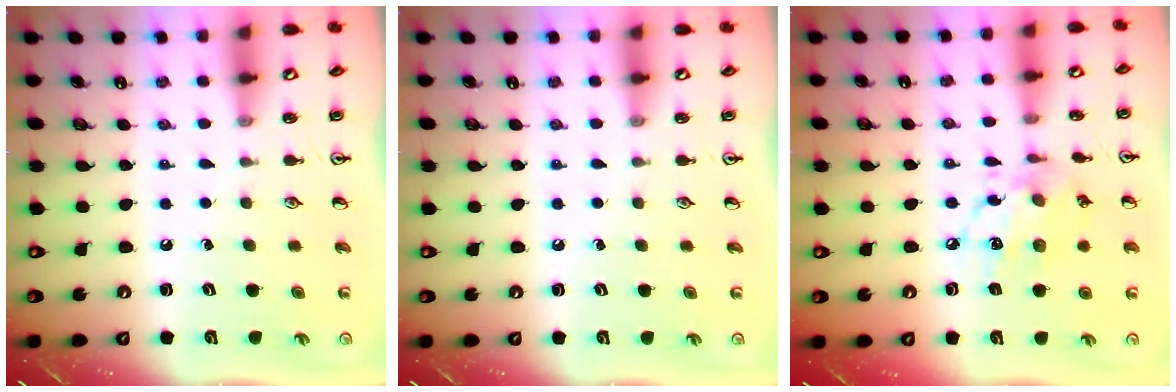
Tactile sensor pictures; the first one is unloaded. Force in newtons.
{"total": 0.0}
{"total": 11.4, "press": 11.4, "slide": 0.7}